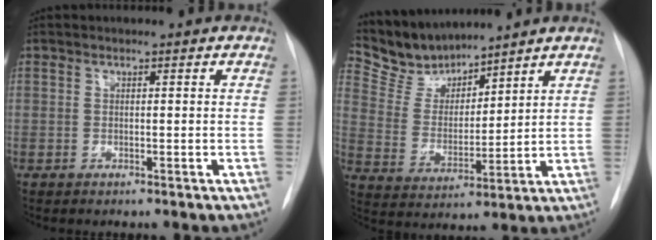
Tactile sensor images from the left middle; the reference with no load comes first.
{"total": 8.9, "force": [8.7, 1.8, 1.1], "torque": [-0.035, 0.006, 0.185]}